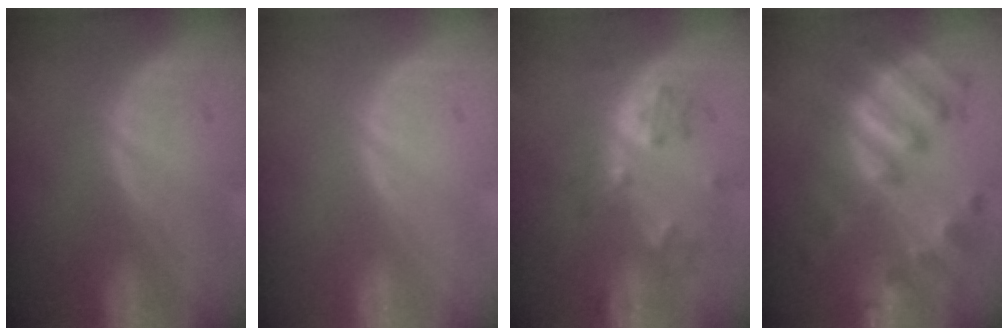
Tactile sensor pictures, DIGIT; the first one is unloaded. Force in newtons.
{"total": 0.0}
{"total": 5.3, "press": 5.2, "slide": 0.9}
{"total": 9.3, "press": 9.3, "slide": 0.6}